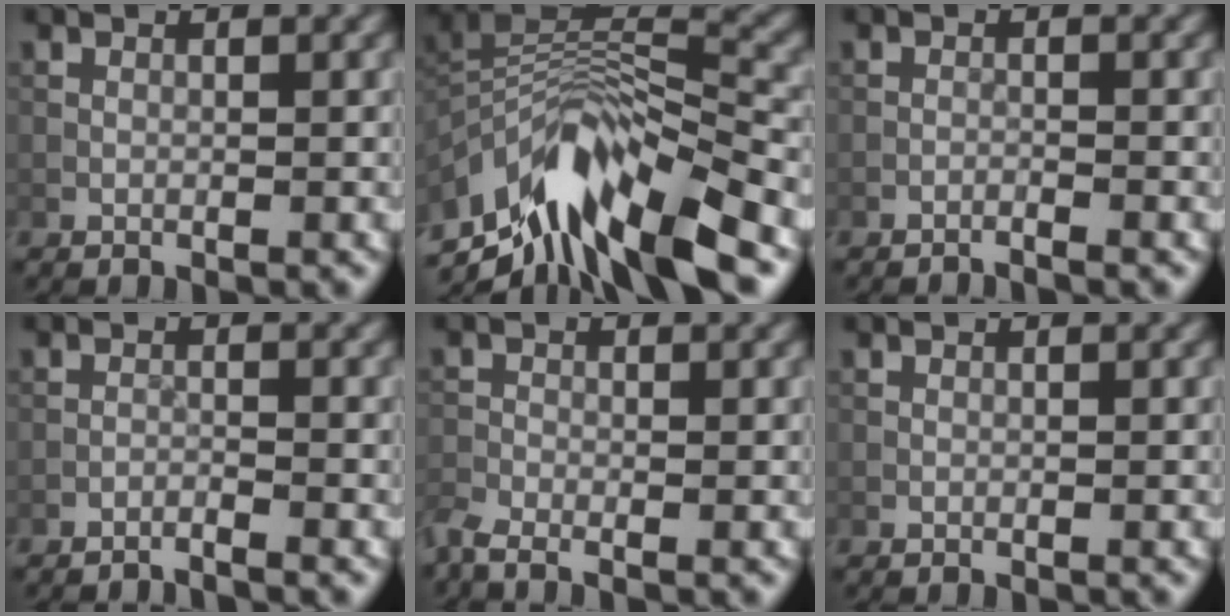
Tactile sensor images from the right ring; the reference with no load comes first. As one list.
[{"total": 11.4, "force": [-7.2, 4.0, 7.9], "torque": [-0.154, 0.016, -0.129]}, {"total": 1.0, "force": [-0.9, -0.1, 0.4], "torque": [-0.011, 0.004, -0.021]}, {"total": 1.3, "force": [-1.2, -0.1, 0.4], "torque": [-0.012, 0.003, -0.028]}, {"total": 2.5, "force": [-2.1, 0.6, 1.2], "torque": [-0.034, -0.013, -0.057]}, {"total": 0.0}]